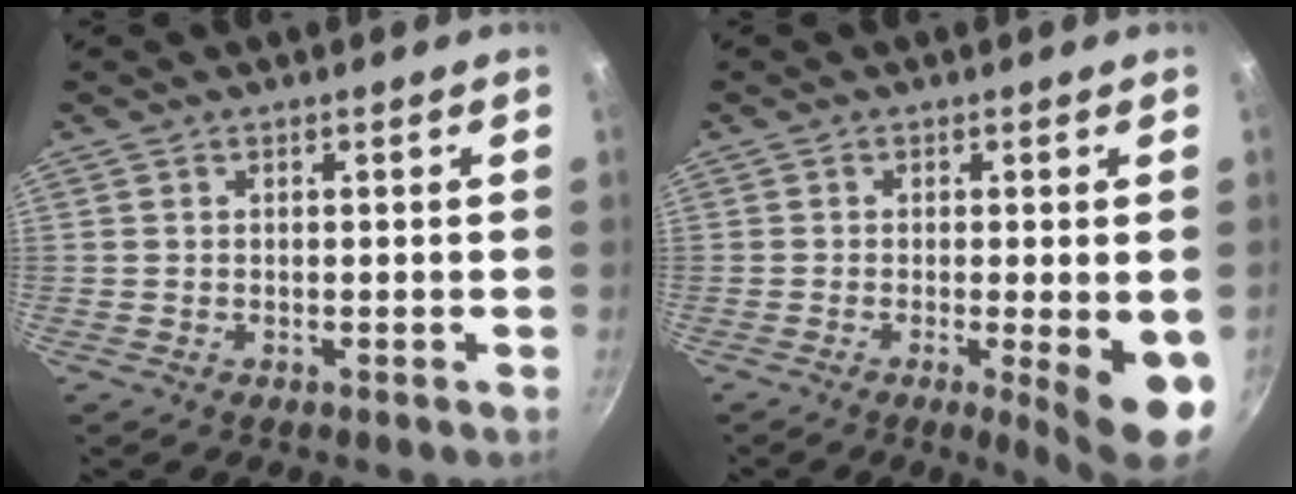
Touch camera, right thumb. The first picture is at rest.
{"total": 8.9, "force": [-2.0, 1.5, 8.6], "torque": [-0.107, -0.006, -0.019]}